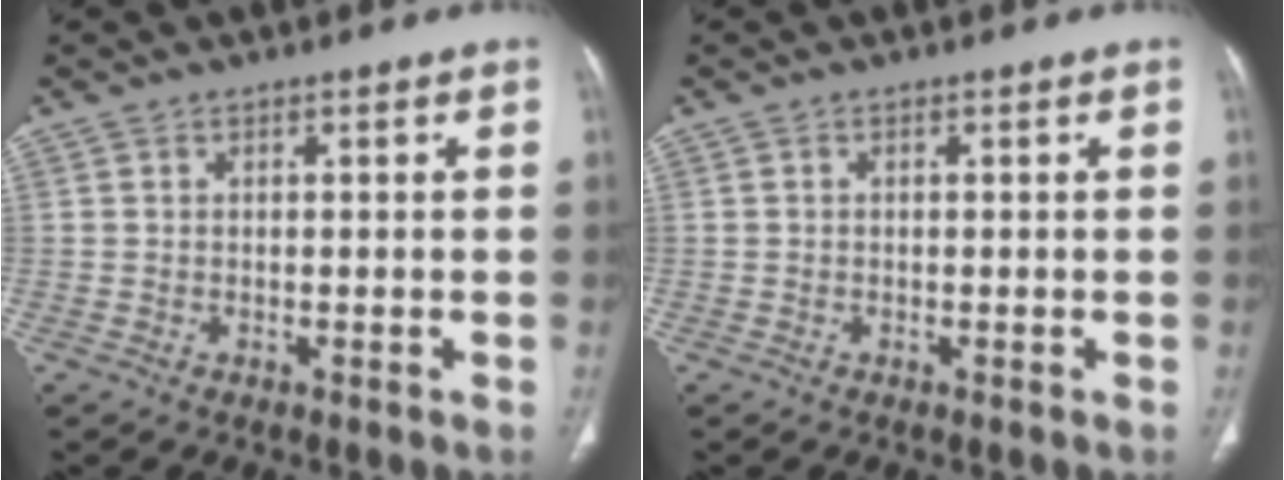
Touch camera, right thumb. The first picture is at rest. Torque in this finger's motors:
{"motor_torque": [-0.20, 0.01, -0.31, 0.21, 0.04]}